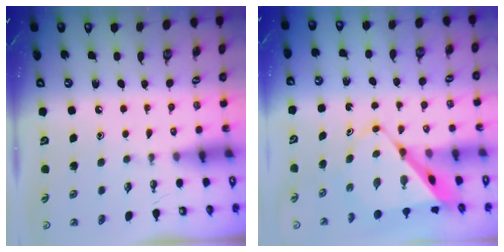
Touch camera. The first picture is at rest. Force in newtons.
{"total": 9.2, "press": 9.2, "slide": 0.9}